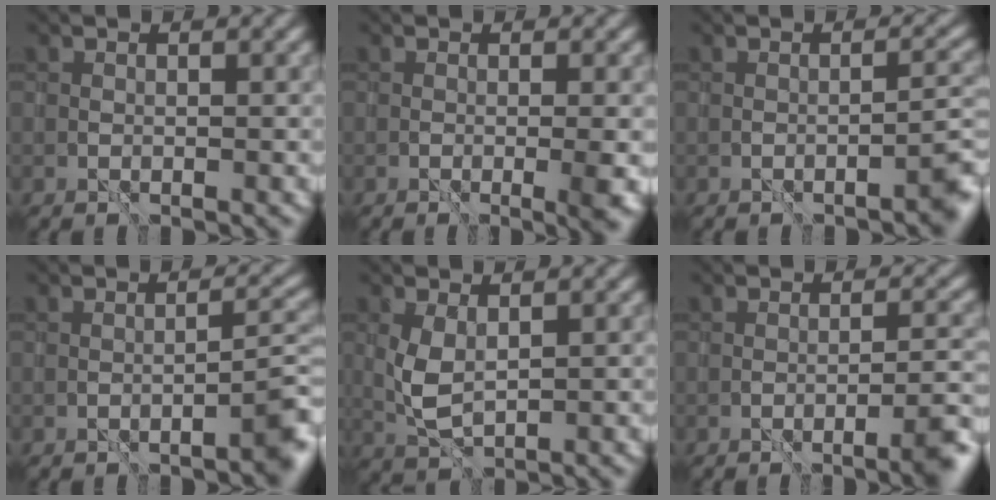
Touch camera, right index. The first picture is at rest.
{"total": 2.2, "force": [-0.2, 0.3, 2.2], "torque": [-0.031, -0.009, 0.001]}
{"total": 2.2, "force": [-1.5, 0.1, 1.6], "torque": [-0.020, 0.009, -0.024]}
{"total": 2.6, "force": [-1.6, 0.1, 2.1], "torque": [-0.027, 0.011, -0.026]}
{"total": 2.7, "force": [0.9, 1.5, 2.1], "torque": [-0.055, -0.001, 0.023]}
{"total": 3.3, "force": [-1.8, 0.4, 2.7], "torque": [-0.033, 0.004, -0.028]}